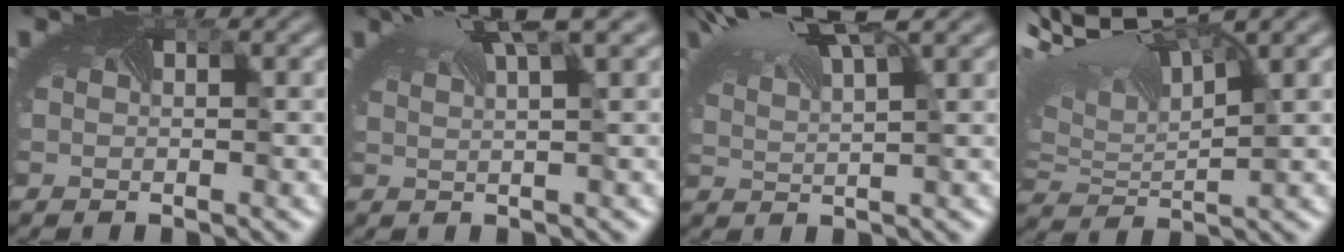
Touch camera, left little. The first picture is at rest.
{"total": 4.0, "force": [2.9, 0.1, 2.8], "torque": [-0.050, 0.009, 0.055]}
{"total": 8.2, "force": [5.7, 2.5, 5.3], "torque": [-0.125, 0.027, 0.088]}
{"total": 9.5, "force": [4.2, 4.4, 7.2], "torque": [-0.159, 0.011, 0.091]}